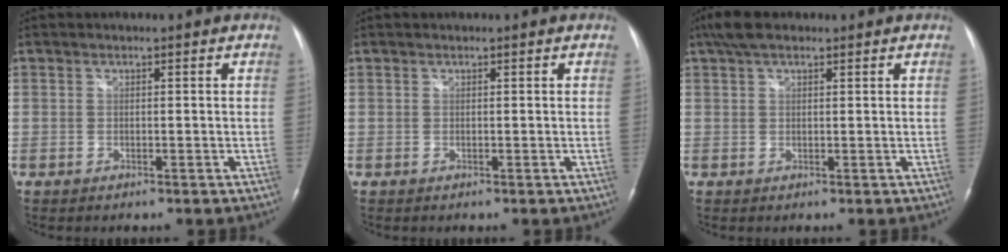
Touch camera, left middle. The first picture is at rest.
{"total": 0.0}
{"total": 4.2, "force": [3.0, 1.6, 2.5], "torque": [-0.058, 0.023, 0.059]}